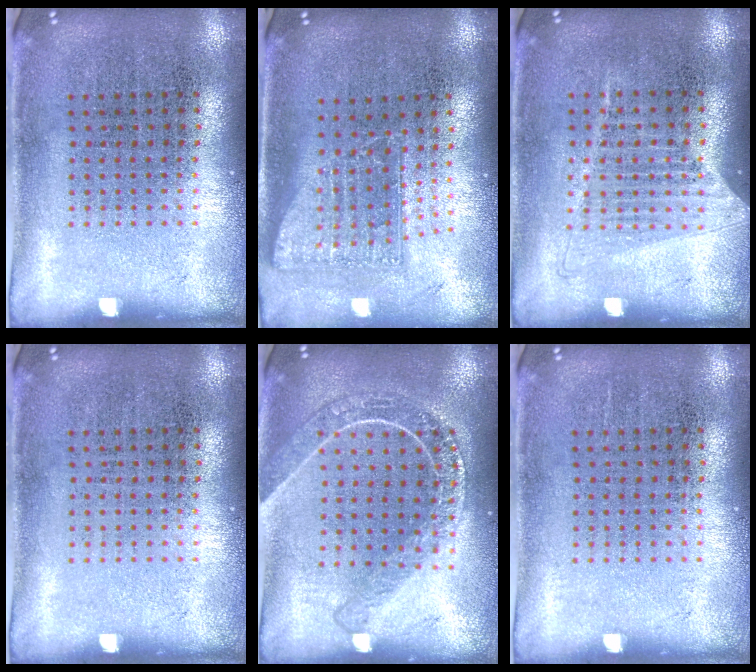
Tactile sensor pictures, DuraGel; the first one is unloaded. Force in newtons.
{"total": 1.8, "press": 1.3, "slide": 1.2}
{"total": 1.0, "press": 0.9, "slide": 0.5}
{"total": 0.0}
{"total": 1.8, "press": 1.6, "slide": 0.8}
{"total": 0.0}